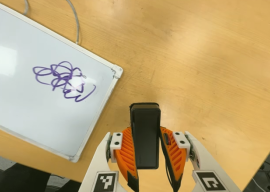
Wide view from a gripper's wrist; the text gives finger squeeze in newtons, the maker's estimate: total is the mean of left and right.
{"total": 4.6, "left": 3.4, "right": 5.8}